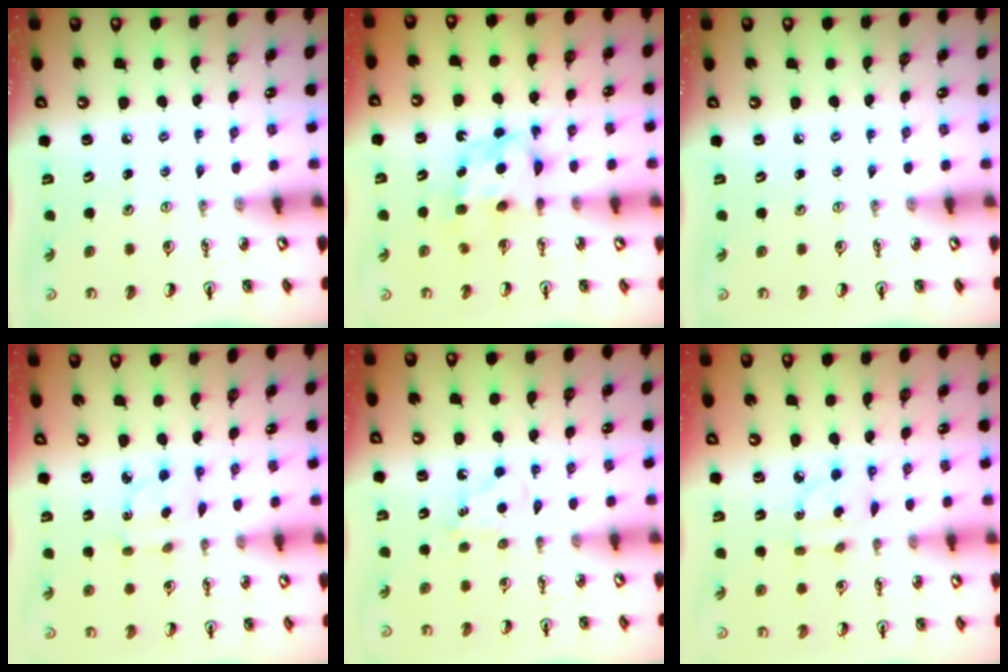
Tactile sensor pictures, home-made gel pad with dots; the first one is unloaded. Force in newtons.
{"total": 7.2, "press": 7.2, "slide": 0.4}
{"total": 0.0}
{"total": 2.6, "press": 2.5, "slide": 0.7}
{"total": 5.6, "press": 5.6, "slide": 0.8}
{"total": 2.9, "press": 2.9, "slide": 0.0}